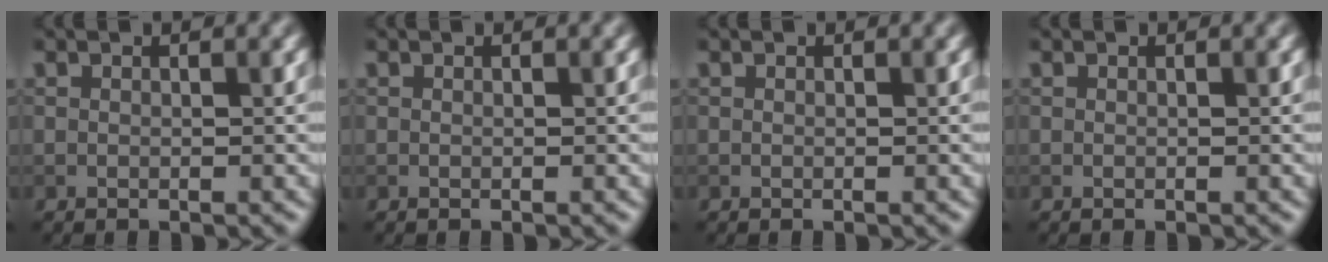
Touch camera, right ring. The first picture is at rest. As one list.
[{"total": 0.0}, {"total": 0.0}, {"total": 0.0}]